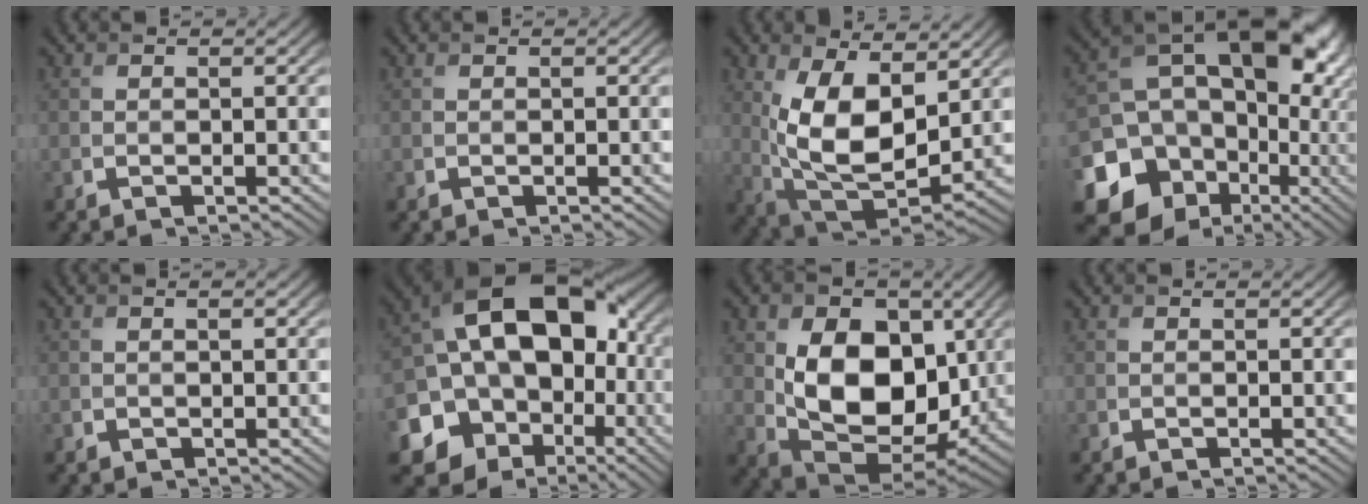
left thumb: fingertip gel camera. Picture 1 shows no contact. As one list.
[{"total": 0.0}, {"total": 12.6, "force": [3.1, 6.5, 10.3], "torque": [-0.207, -0.013, 0.063]}, {"total": 21.0, "force": [-2.5, 17.1, 11.8], "torque": [-0.231, -0.043, -0.042]}, {"total": 0.9, "force": [0.2, 0.4, 0.8], "torque": [-0.013, 0.000, 0.008]}, {"total": 20.2, "force": [-1.9, 16.3, 11.7], "torque": [-0.217, -0.032, -0.032]}, {"total": 13.3, "force": [1.0, 8.8, 9.9], "torque": [-0.182, -0.012, 0.024]}, {"total": 0.0}]